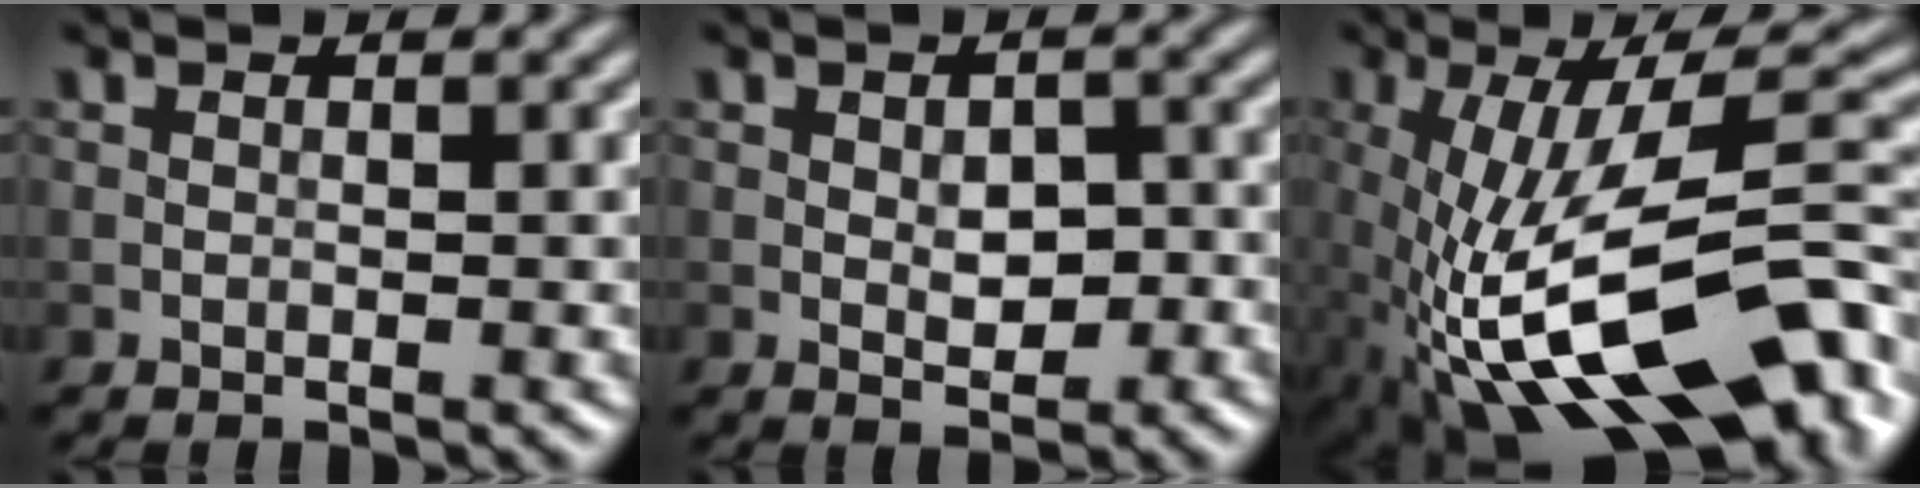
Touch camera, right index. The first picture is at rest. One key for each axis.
{"total": 2.8, "fx": -0.2, "fy": 1.6, "fz": 2.3, "tx": -0.033, "ty": -0.003, "tz": -0.002}
{"total": 16.1, "fx": -4.9, "fy": 5.5, "fz": 14.3, "tx": -0.240, "ty": 0.017, "tz": -0.085}